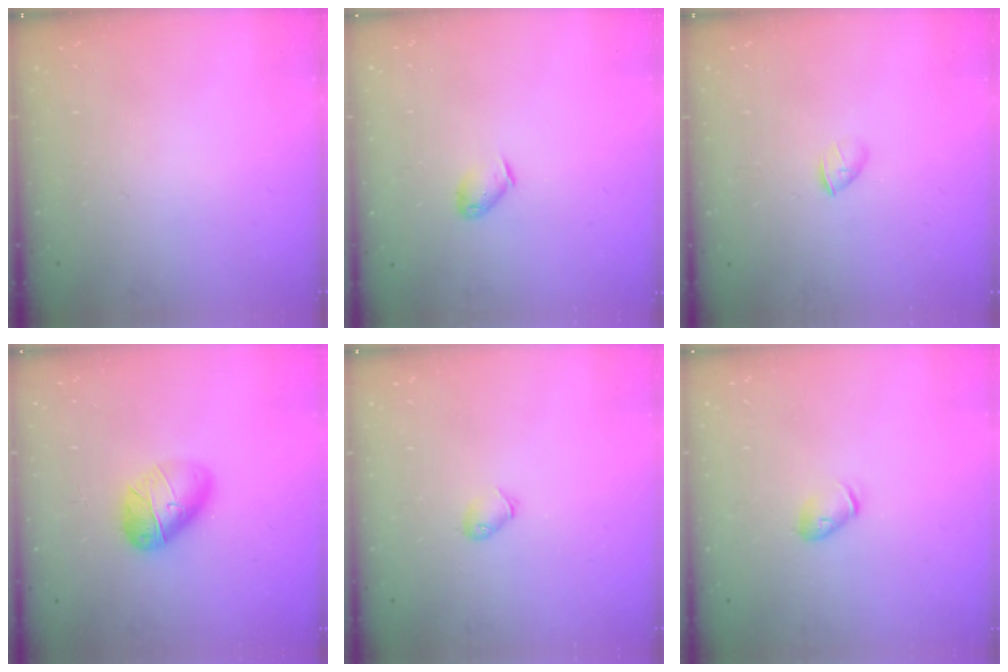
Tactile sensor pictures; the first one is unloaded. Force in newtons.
{"total": 3.9, "press": 3.9, "slide": 0.6}
{"total": 1.7, "press": 1.6, "slide": 0.6}
{"total": 11.5, "press": 11.5, "slide": 0.5}
{"total": 3.1, "press": 3.1, "slide": 0.7}
{"total": 5.8, "press": 5.7, "slide": 1.1}